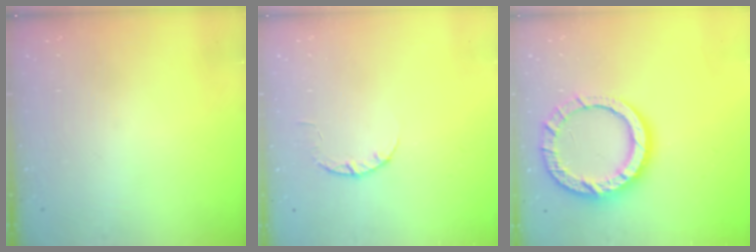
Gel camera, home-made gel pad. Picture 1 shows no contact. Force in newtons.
{"total": 3.3, "press": 3.3, "slide": 0.5}
{"total": 14.6, "press": 14.5, "slide": 1.3}